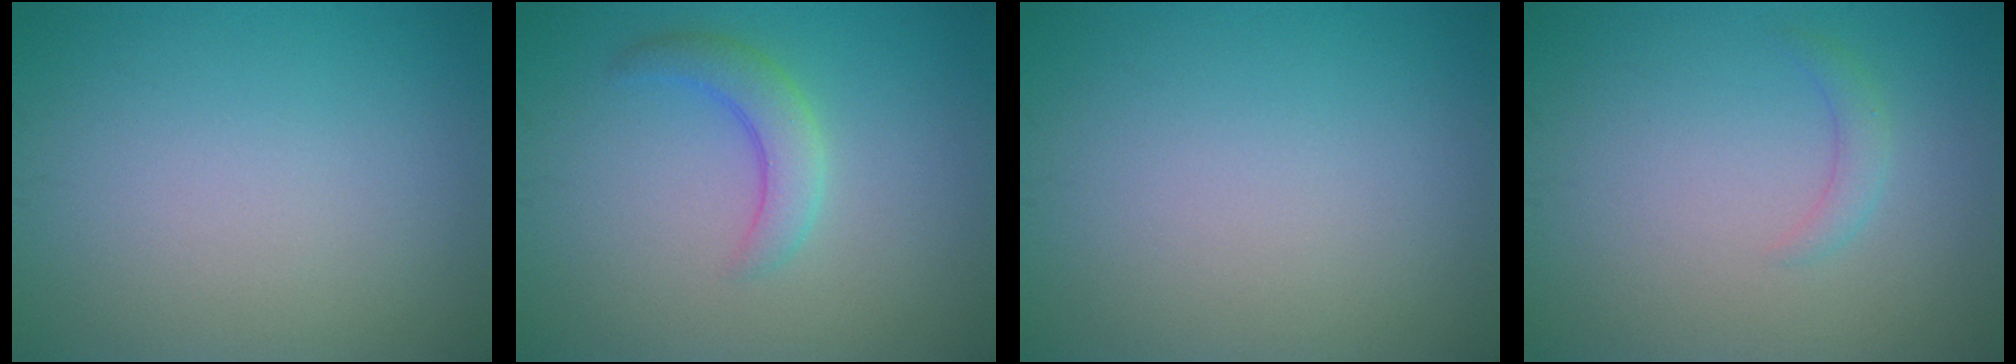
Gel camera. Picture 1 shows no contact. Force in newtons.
{"total": 2.9, "press": 2.9, "slide": 0.2}
{"total": 0.0}
{"total": 1.3, "press": 1.3, "slide": 0.0}